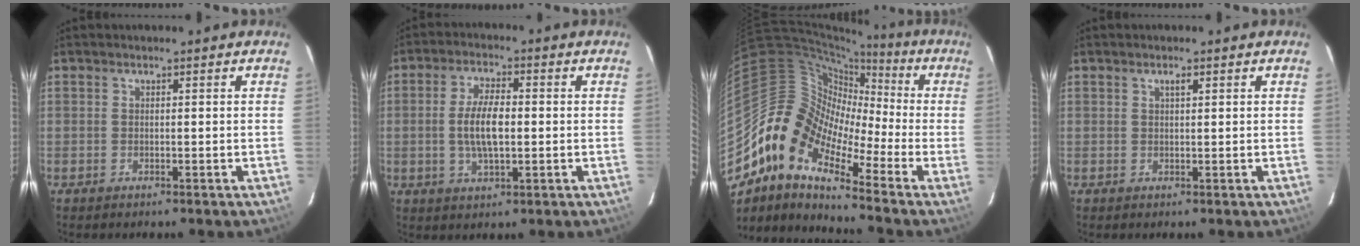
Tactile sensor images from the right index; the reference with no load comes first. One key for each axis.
{"total": 7.7, "fx": -0.4, "fy": 3.0, "fz": 7.1, "tx": -0.139, "ty": 0.004, "tz": -0.007}
{"total": 12.2, "fx": -7.4, "fy": 6.4, "fz": 7.2, "tx": -0.116, "ty": 0.013, "tz": -0.168}
{"total": 1.2, "fx": 0.6, "fy": 0.4, "fz": 0.9, "tx": -0.015, "ty": 0.002, "tz": 0.011}